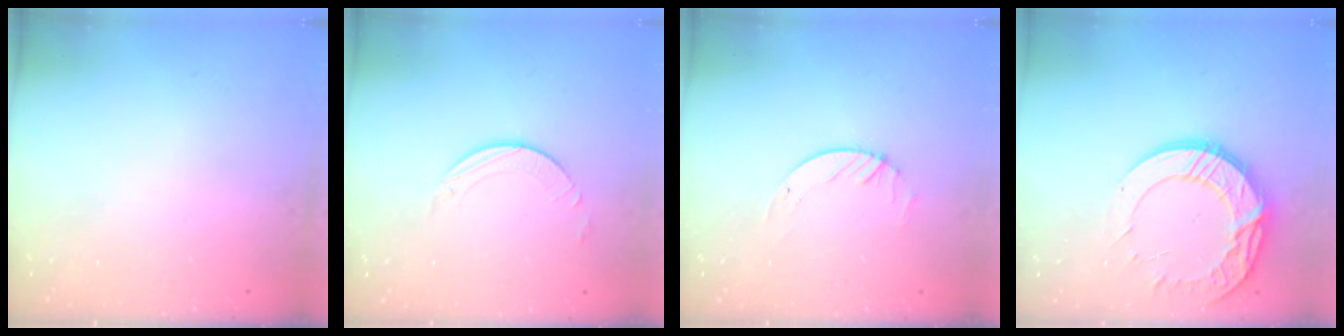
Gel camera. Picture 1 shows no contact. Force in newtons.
{"total": 2.2, "press": 2.2, "slide": 0.2}
{"total": 2.5, "press": 2.5, "slide": 0.2}
{"total": 15.4, "press": 15.3, "slide": 1.6}